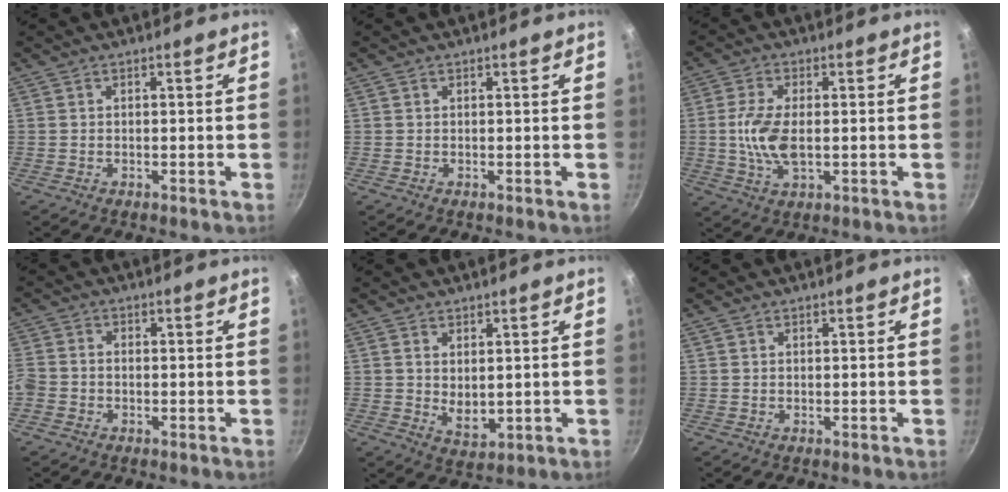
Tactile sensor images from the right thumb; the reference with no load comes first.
{"total": 0.0}
{"total": 10.1, "force": [-0.3, 5.1, 8.7], "torque": [-0.178, -0.002, -0.009]}
{"total": 5.0, "force": [-1.9, 3.8, 2.6], "torque": [-0.063, 0.008, -0.049]}
{"total": 4.6, "force": [1.1, 2.7, 3.5], "torque": [-0.055, -0.016, 0.026]}
{"total": 0.5, "force": [0.3, 0.4, 0.2], "torque": [-0.004, 0.001, 0.005]}